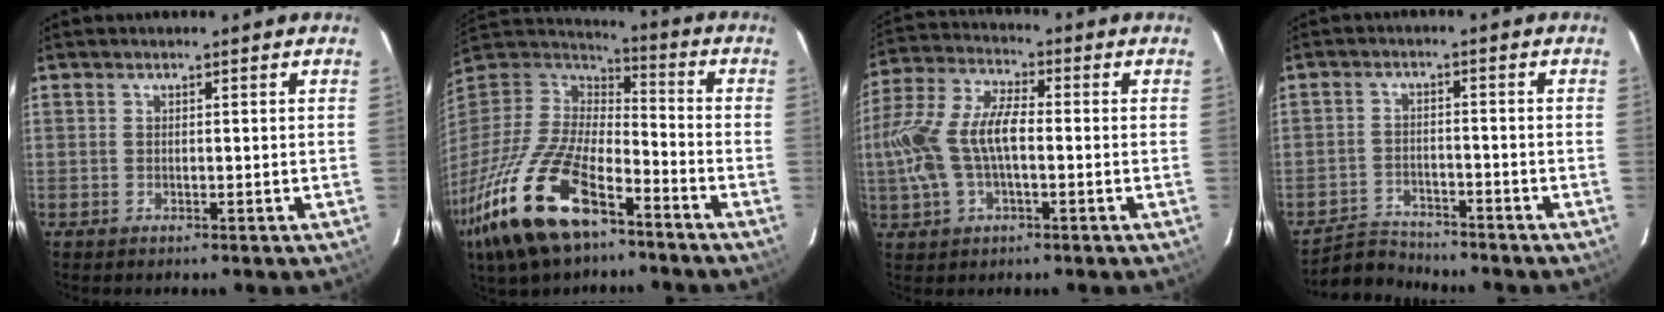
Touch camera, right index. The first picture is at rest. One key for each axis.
{"total": 26.0, "fx": -15.6, "fy": 10.9, "fz": 17.7, "tx": -0.379, "ty": -0.042, "tz": -0.282}
{"total": 13.9, "fx": -1.5, "fy": 6.7, "fz": 12.1, "tx": -0.263, "ty": 0.013, "tz": -0.030}
{"total": 5.9, "fx": -5.7, "fy": 1.4, "fz": -0.2, "tx": -0.018, "ty": 0.012, "tz": -0.106}